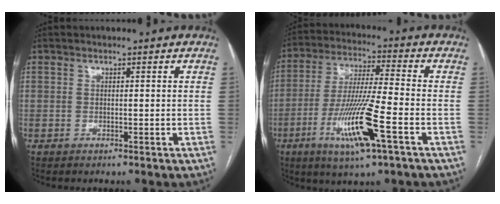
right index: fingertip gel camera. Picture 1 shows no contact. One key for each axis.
{"total": 14.1, "fx": -5.6, "fy": 0.5, "fz": 12.9, "tx": -0.257, "ty": -0.021, "tz": -0.102}